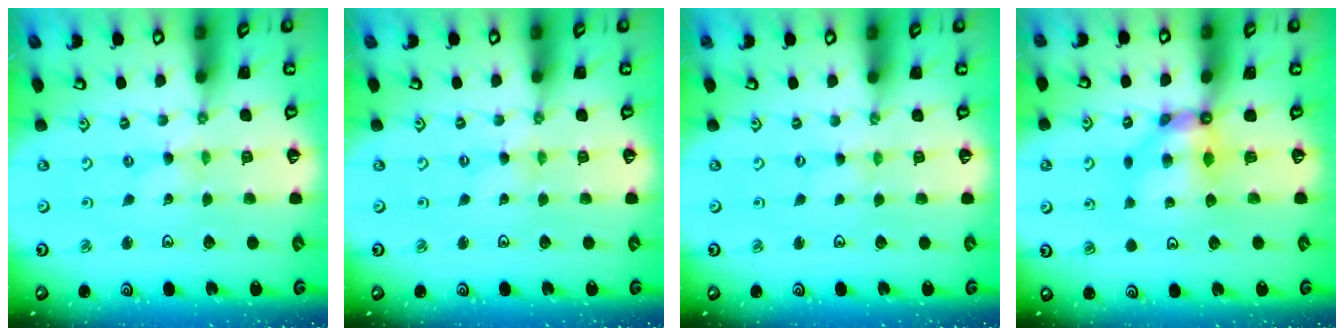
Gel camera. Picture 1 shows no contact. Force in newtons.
{"total": 0.0}
{"total": 0.0}
{"total": 6.5, "press": 6.5, "slide": 0.2}